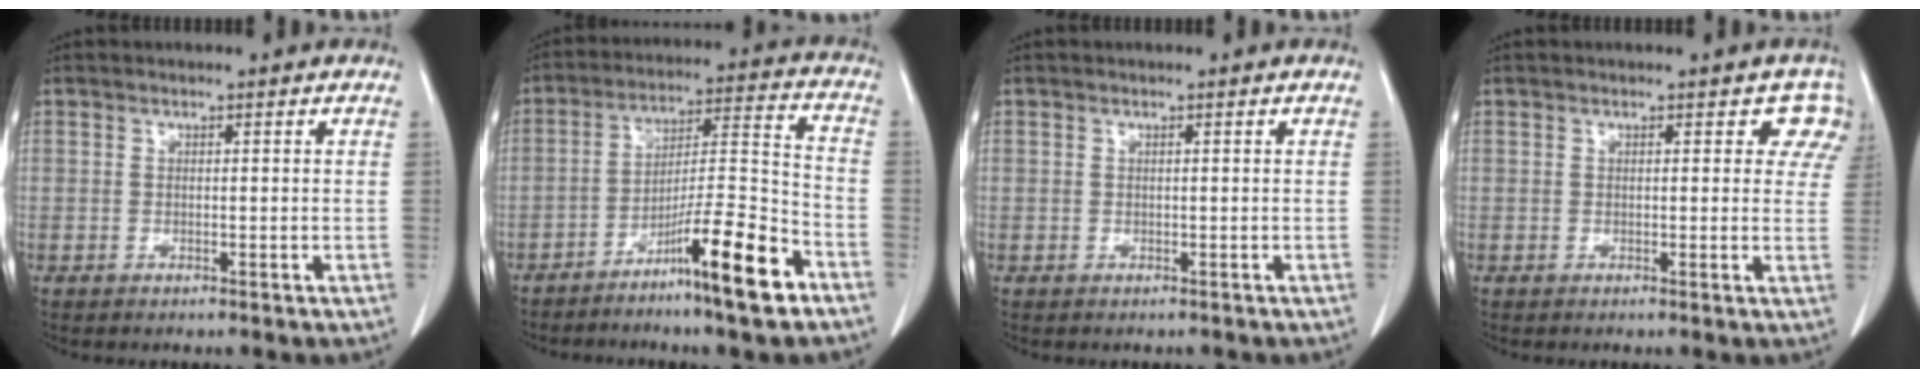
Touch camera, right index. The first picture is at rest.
{"total": 13.3, "force": [-8.2, 0.1, 10.6], "torque": [-0.168, -0.007, -0.141]}
{"total": 0.8, "force": [-0.4, 0.7, -0.1], "torque": [0.002, 0.006, -0.008]}
{"total": 3.7, "force": [2.4, 2.4, 1.5], "torque": [0.014, -0.001, 0.007]}